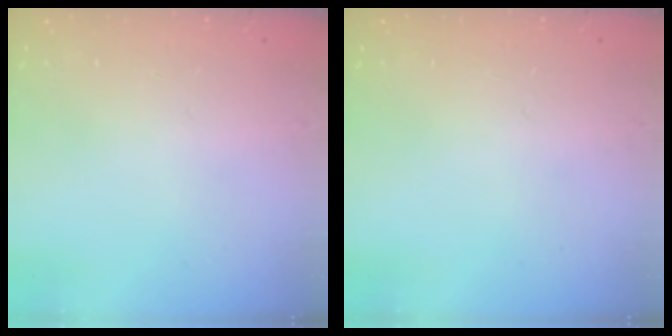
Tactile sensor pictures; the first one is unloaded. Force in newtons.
{"total": 0.0}